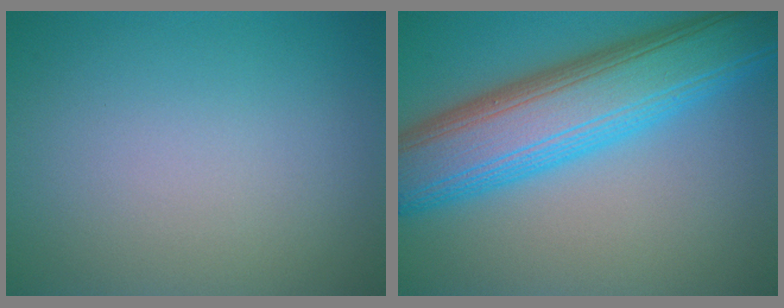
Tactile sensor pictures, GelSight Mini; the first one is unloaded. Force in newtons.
{"total": 11.0, "press": 11.0, "slide": 0.1}